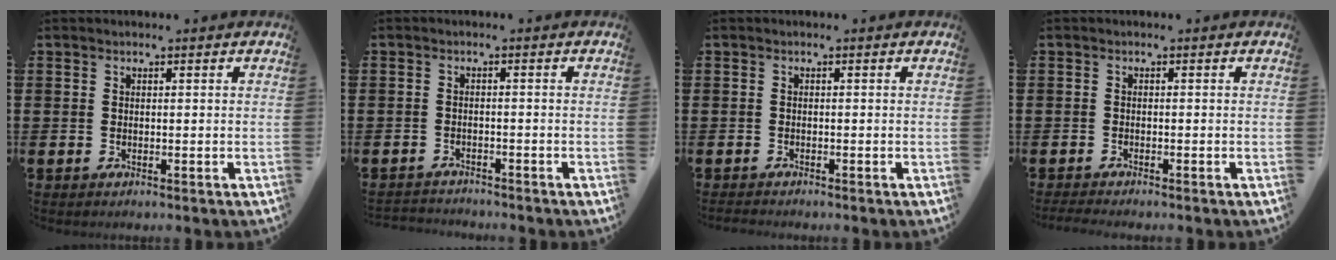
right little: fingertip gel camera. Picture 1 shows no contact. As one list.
[{"total": 1.4, "force": [-1.4, 0.0, -0.2], "torque": [-0.001, 0.003, -0.031]}, {"total": 0.6, "force": [-0.6, 0.0, 0.0], "torque": [-0.001, -0.002, -0.011]}, {"total": 0.8, "force": [-0.7, 0.0, 0.3], "torque": [-0.006, -0.001, -0.014]}]